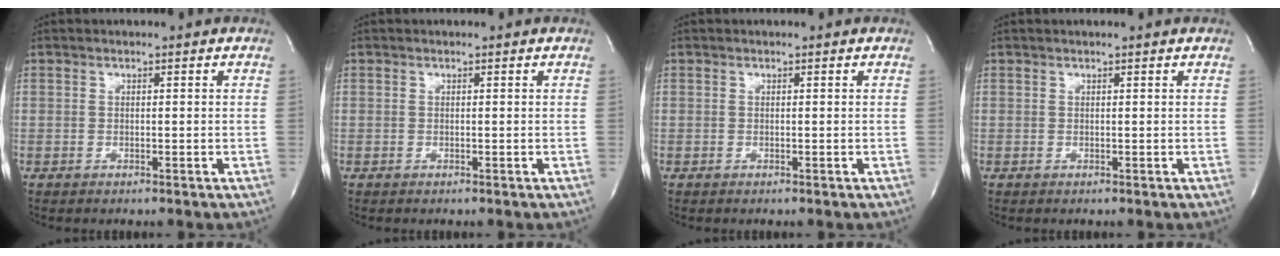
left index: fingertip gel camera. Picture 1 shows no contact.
{"total": 0.0}
{"total": 0.0}
{"total": 0.9, "force": [0.8, -0.2, 0.3], "torque": [-0.008, 0.002, 0.017]}